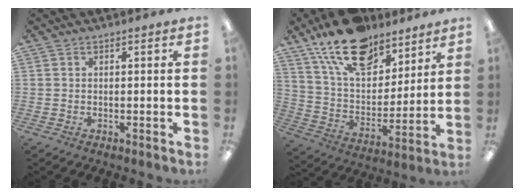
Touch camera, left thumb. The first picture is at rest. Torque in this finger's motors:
{"motor_torque": [1.92, 1.16, 1.79, -0.99, 0.44]}